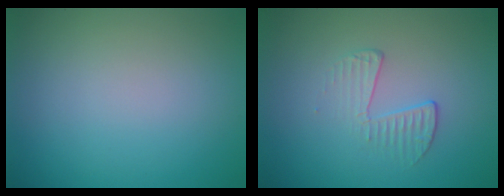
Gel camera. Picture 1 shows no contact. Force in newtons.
{"total": 1.9, "press": 0.7, "slide": 1.8}